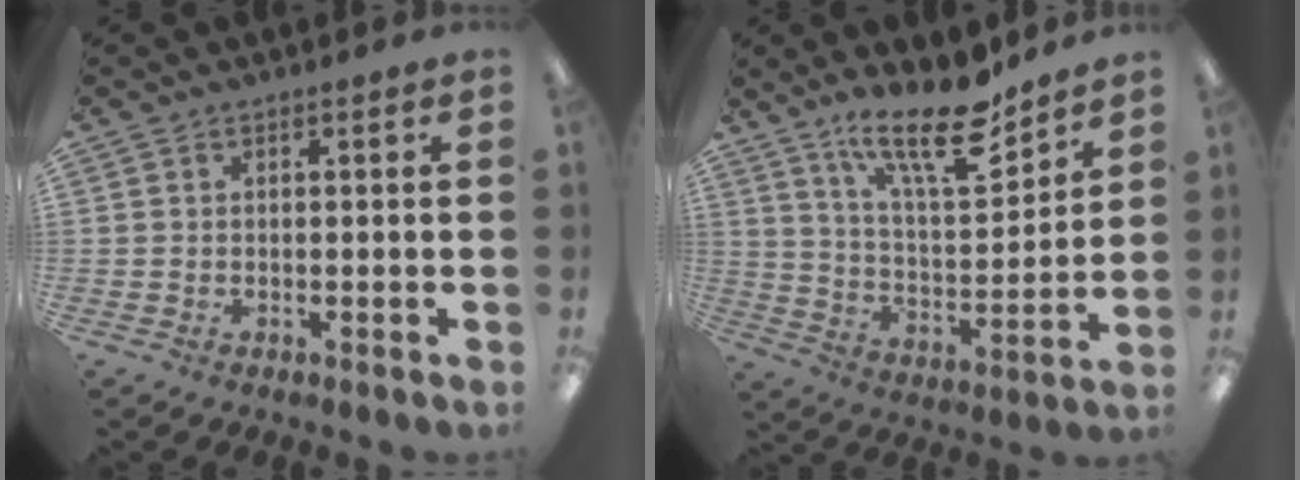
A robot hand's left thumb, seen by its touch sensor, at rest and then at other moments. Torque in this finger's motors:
{"motor_torque": [0.84, 0.41, 1.47, -1.31, 0.58]}